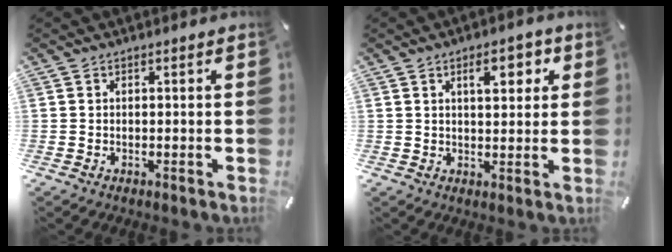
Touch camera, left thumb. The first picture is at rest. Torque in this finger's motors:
{"motor_torque": [0.95, 1.36, 0.36, -0.75, 0.00]}